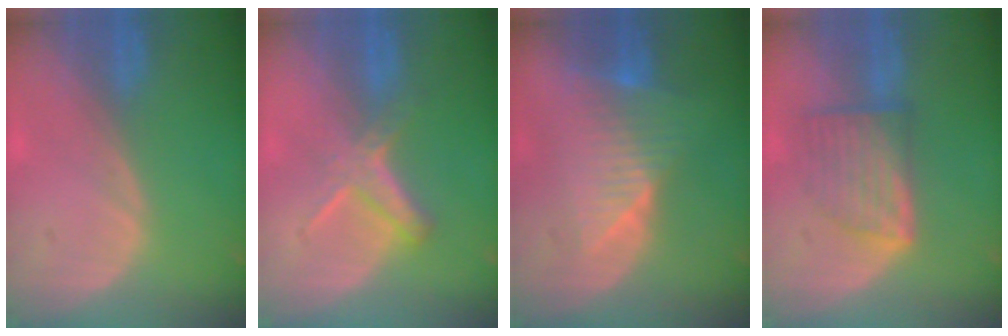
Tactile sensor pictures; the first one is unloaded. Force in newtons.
{"total": 5.8, "press": 5.1, "slide": 2.6}
{"total": 8.3, "press": 7.1, "slide": 4.2}
{"total": 7.3, "press": 6.6, "slide": 3.2}